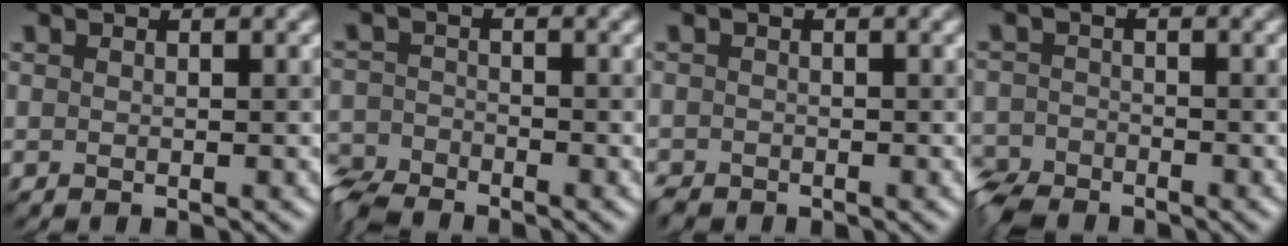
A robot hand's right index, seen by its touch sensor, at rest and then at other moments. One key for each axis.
{"total": 4.2, "fx": -3.8, "fy": 1.0, "fz": 1.3, "tx": -0.034, "ty": -0.014, "tz": -0.087}
{"total": 1.1, "fx": -1.0, "fy": 0.4, "fz": 0.1, "tx": -0.001, "ty": -0.001, "tz": -0.022}
{"total": 4.2, "fx": -3.7, "fy": 1.5, "fz": 1.2, "tx": -0.028, "ty": -0.013, "tz": -0.084}